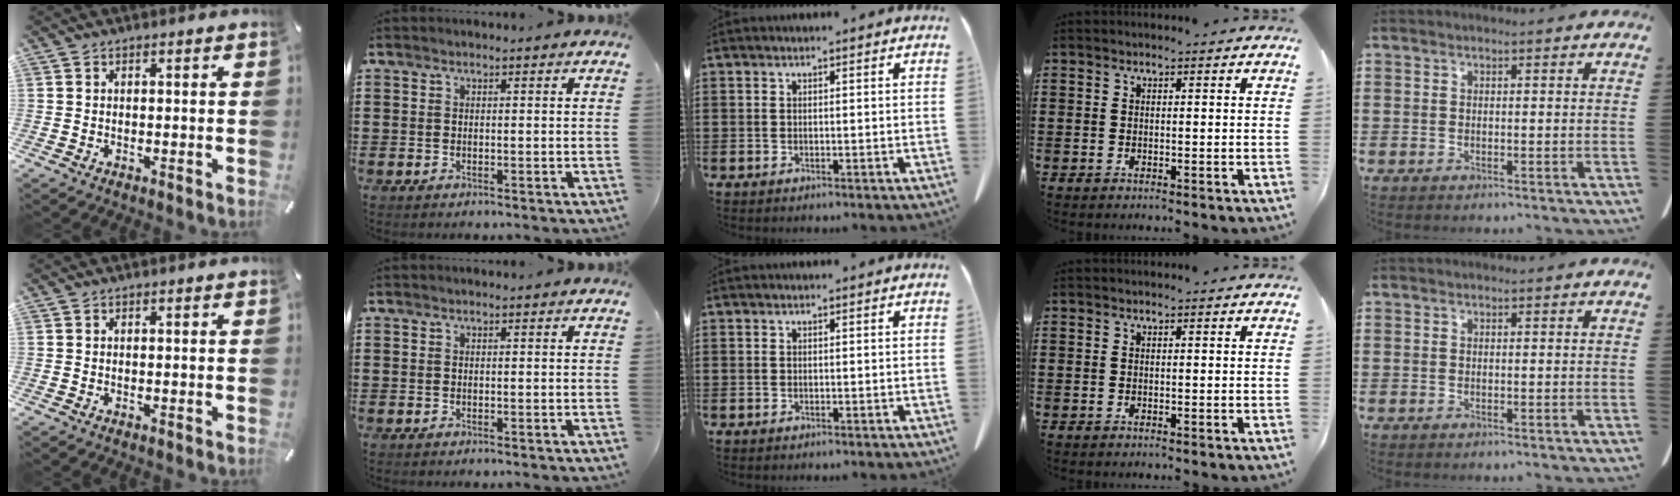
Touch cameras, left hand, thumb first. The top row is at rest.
{}